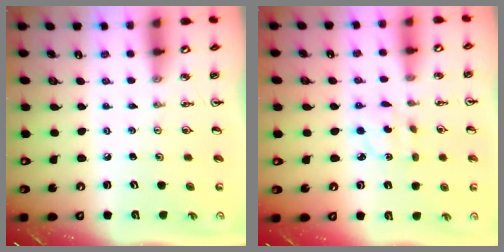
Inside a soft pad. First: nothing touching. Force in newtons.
{"total": 3.5, "press": 3.4, "slide": 0.9}